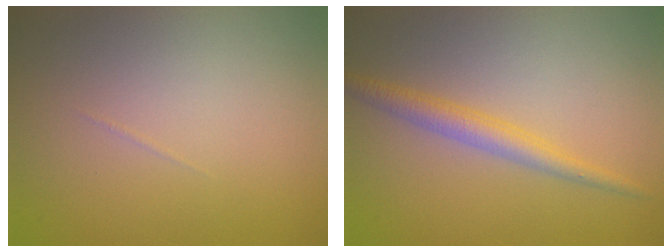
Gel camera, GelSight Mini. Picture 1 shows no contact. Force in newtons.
{"total": 2.4, "press": 2.4, "slide": 0.1}